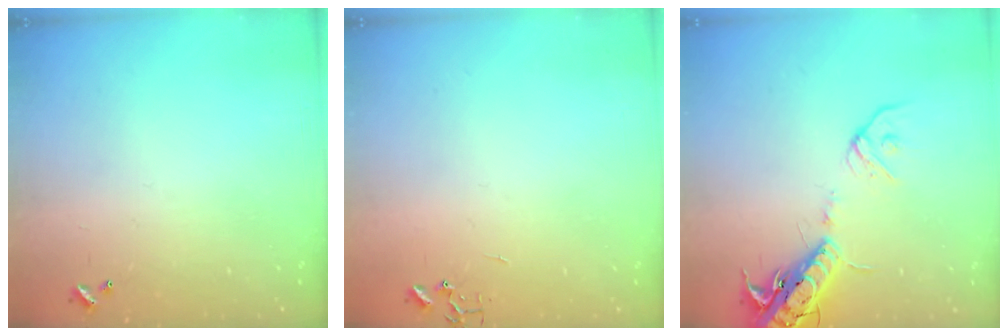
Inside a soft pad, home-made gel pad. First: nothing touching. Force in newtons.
{"total": 0.0}
{"total": 16.3, "press": 16.0, "slide": 3.3}